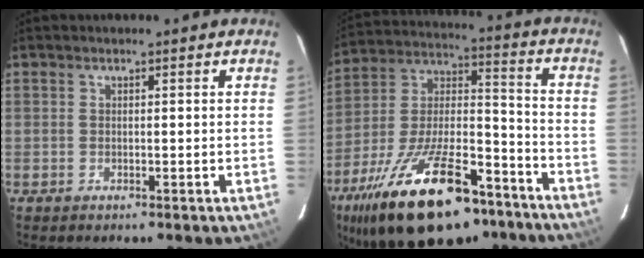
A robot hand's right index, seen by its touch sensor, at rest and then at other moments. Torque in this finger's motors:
{"motor_torque": [1.59, -0.54, 1.05, 0.21]}